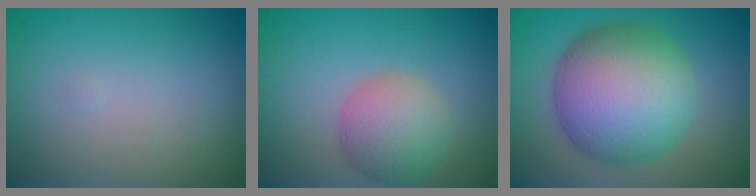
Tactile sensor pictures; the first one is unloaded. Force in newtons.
{"total": 4.3, "press": 4.3, "slide": 0.4}
{"total": 11.1, "press": 11.1, "slide": 0.3}